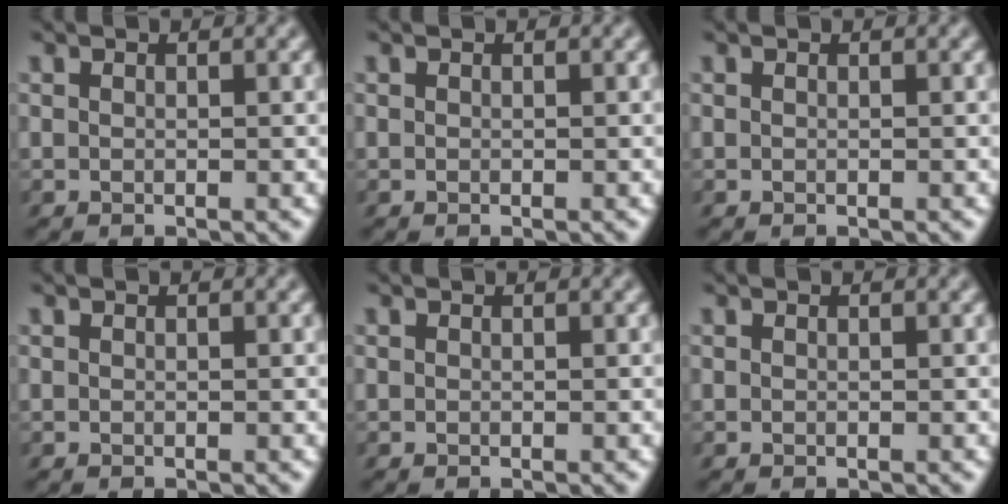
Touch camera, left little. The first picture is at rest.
{"total": 0.0}
{"total": 0.0}
{"total": 0.0}
{"total": 0.0}
{"total": 0.0}